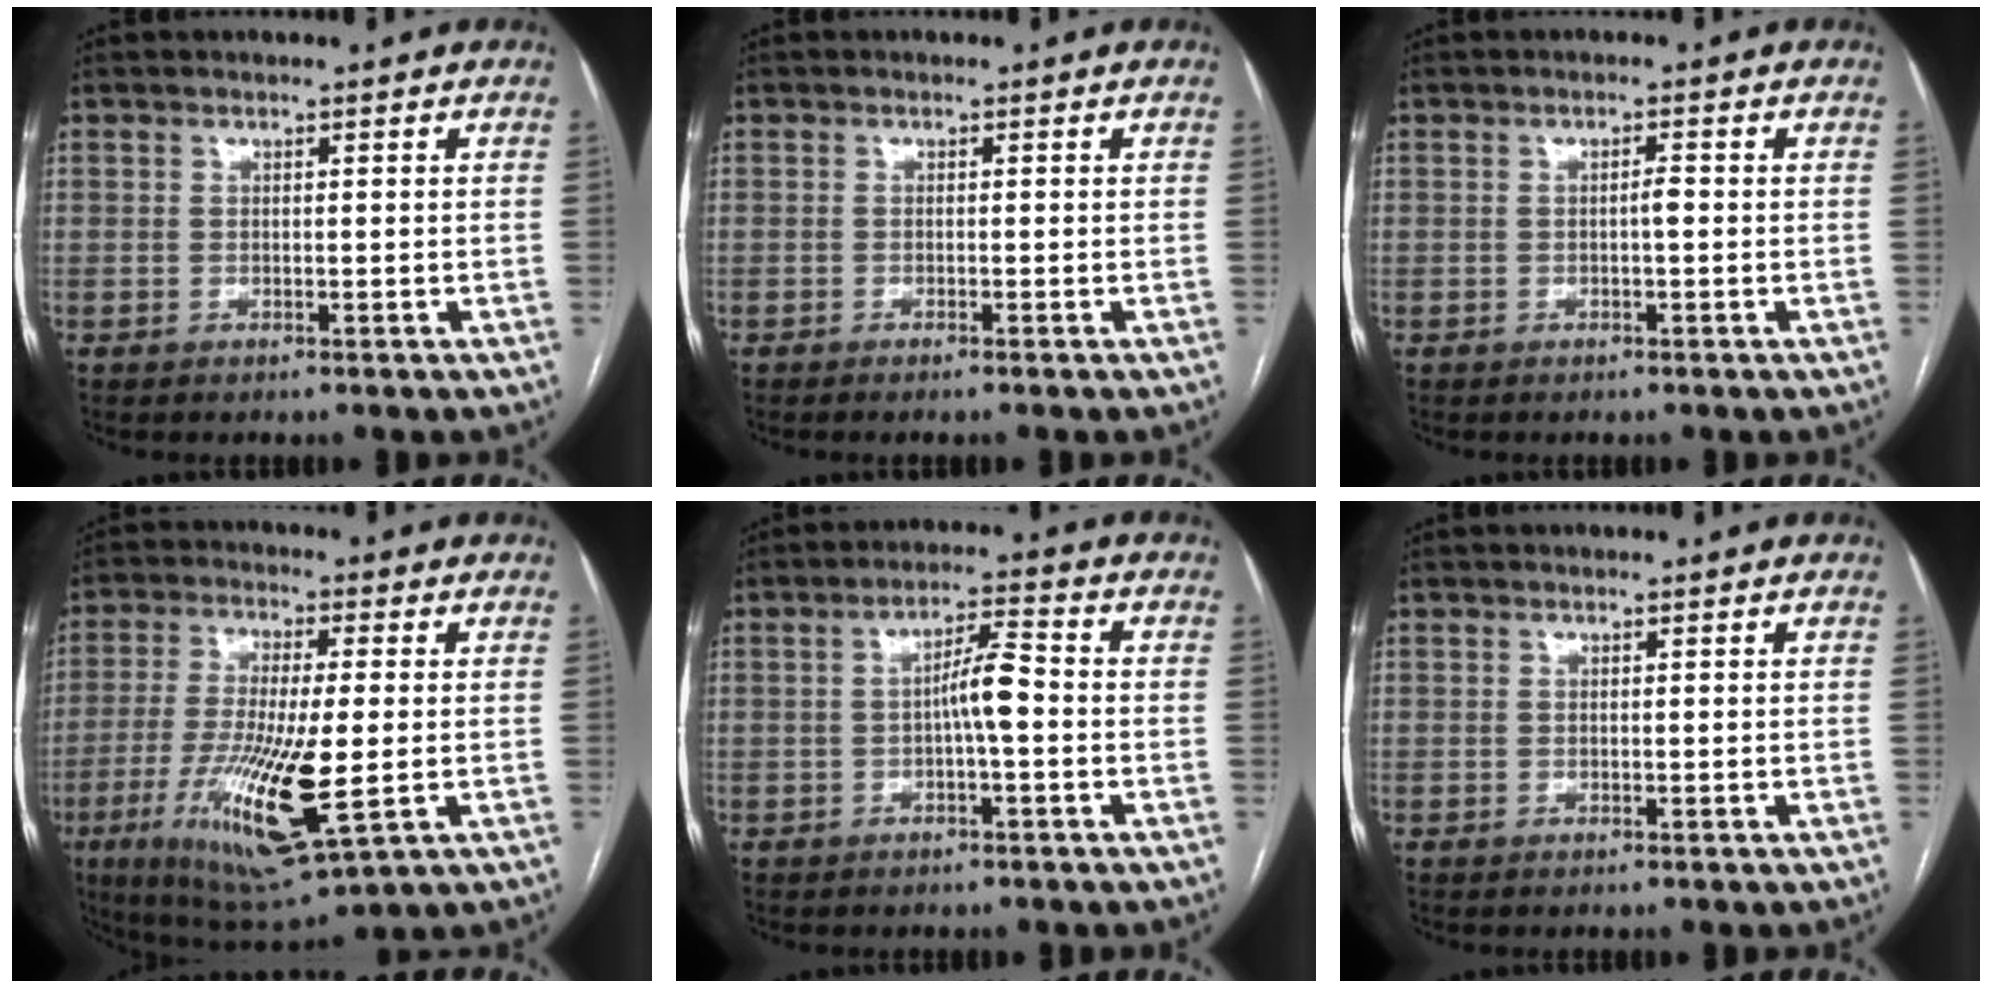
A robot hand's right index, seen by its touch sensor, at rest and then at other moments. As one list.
[{"total": 0.9, "force": [-0.7, -0.3, 0.6], "torque": [-0.011, 0.002, -0.012]}, {"total": 1.3, "force": [-0.2, 0.2, 1.2], "torque": [-0.019, 0.002, -0.004]}, {"total": 16.3, "force": [-3.9, 2.8, 15.6], "torque": [-0.312, -0.031, -0.059]}, {"total": 5.1, "force": [-0.7, 0.6, 5.0], "torque": [-0.085, 0.013, -0.012]}, {"total": 0.0}]